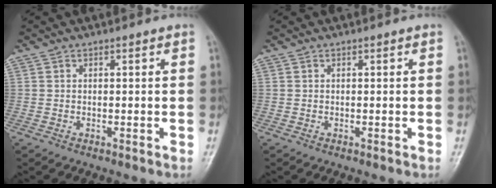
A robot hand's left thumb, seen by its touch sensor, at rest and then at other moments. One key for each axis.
{"total": 0.0}